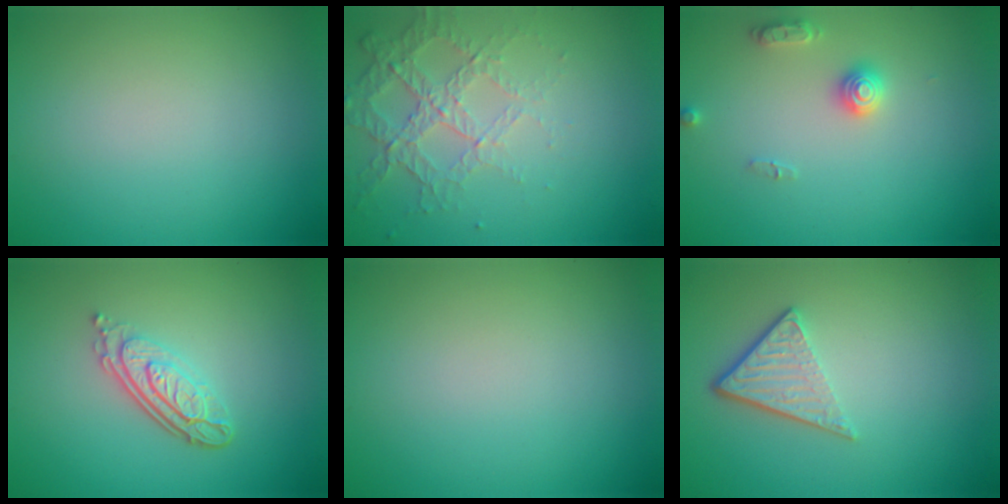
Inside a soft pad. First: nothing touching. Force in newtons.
{"total": 4.5, "press": 2.9, "slide": 3.4}
{"total": 2.2, "press": 2.2, "slide": 0.1}
{"total": 4.4, "press": 3.2, "slide": 3.1}
{"total": 0.0}
{"total": 3.7, "press": 2.6, "slide": 2.7}